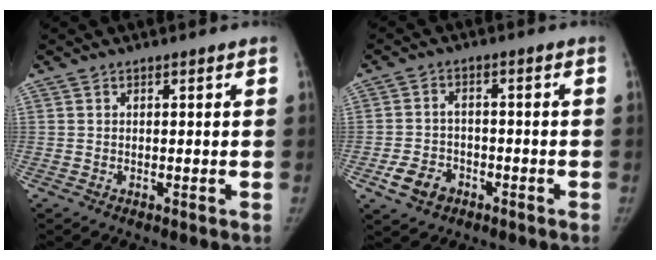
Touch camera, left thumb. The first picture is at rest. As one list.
[{"total": 6.0, "force": [-3.1, 4.3, 2.9], "torque": [-0.047, 0.018, -0.050]}]